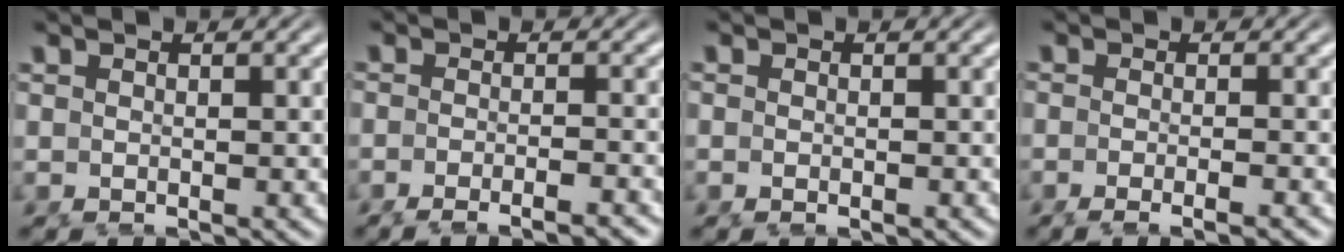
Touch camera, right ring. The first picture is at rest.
{"total": 3.2, "force": [-2.8, 0.2, 1.5], "torque": [-0.021, -0.001, -0.048]}
{"total": 0.9, "force": [-0.6, 0.4, 0.5], "torque": [-0.009, -0.007, -0.008]}
{"total": 2.7, "force": [-2.1, 0.3, 1.7], "torque": [-0.028, -0.003, -0.034]}